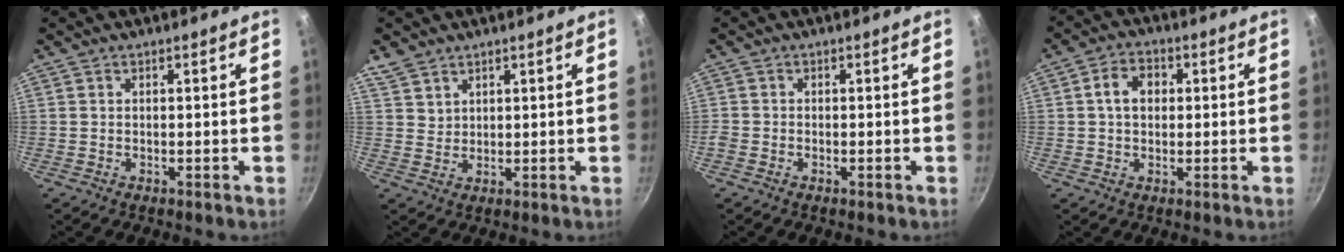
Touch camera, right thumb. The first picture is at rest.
{"total": 4.2, "force": [3.1, 2.6, 1.0], "torque": [-0.005, -0.002, 0.065]}
{"total": 1.1, "force": [-0.7, 0.7, 0.4], "torque": [-0.015, 0.002, -0.016]}
{"total": 5.9, "force": [0.9, 4.5, 3.8], "torque": [-0.046, 0.012, 0.007]}